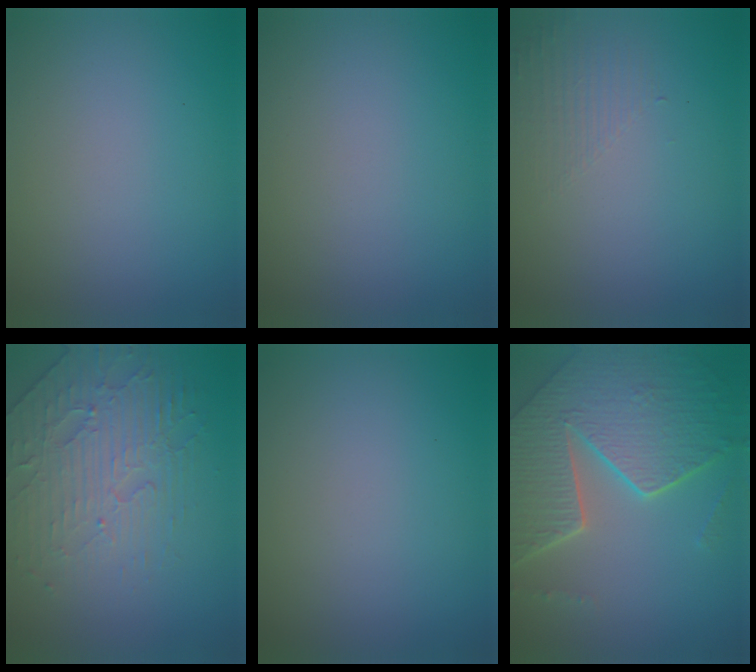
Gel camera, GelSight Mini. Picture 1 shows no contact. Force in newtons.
{"total": 0.0}
{"total": 1.4, "press": 0.2, "slide": 1.4}
{"total": 3.9, "press": 3.6, "slide": 1.6}
{"total": 0.0}
{"total": 8.1, "press": 5.7, "slide": 5.7}